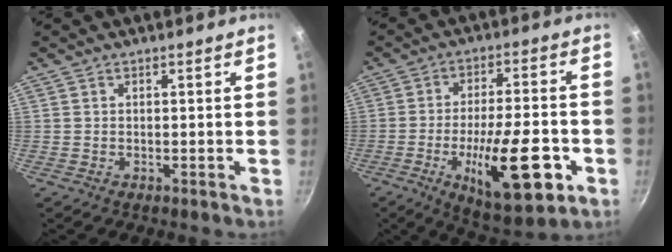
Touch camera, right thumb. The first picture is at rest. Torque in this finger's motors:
{"motor_torque": [0.18, 0.44, 0.53, 0.00, 0.12]}